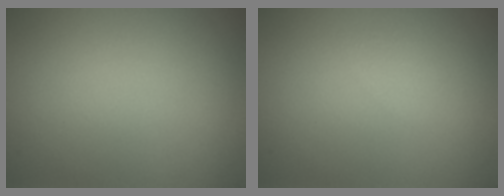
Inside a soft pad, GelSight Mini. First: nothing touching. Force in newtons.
{"total": 0.7, "press": 0.7, "slide": 0.1}